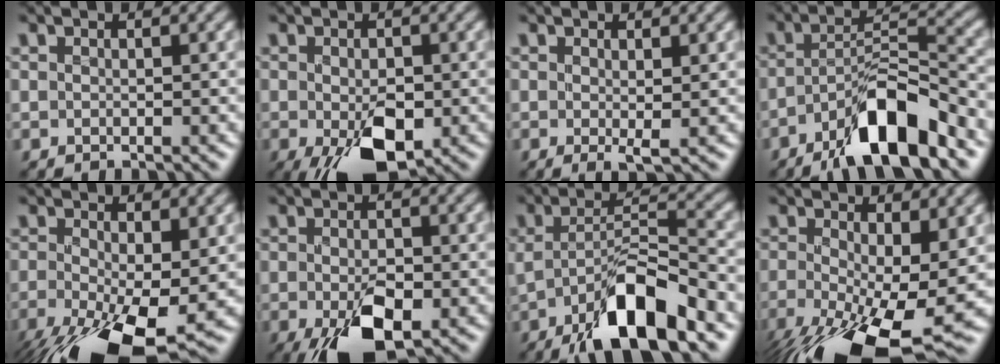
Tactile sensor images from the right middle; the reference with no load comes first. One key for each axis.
{"total": 6.8, "fx": -2.6, "fy": 3.4, "fz": 5.2, "tx": -0.109, "ty": -0.021, "tz": -0.034}
{"total": 1.1, "fx": 0.0, "fy": 0.1, "fz": 1.1, "tx": -0.018, "ty": -0.010, "tz": 0.002}
{"total": 8.6, "fx": -5.5, "fy": 2.1, "fz": 6.3, "tx": -0.107, "ty": 0.010, "tz": -0.098}
{"total": 12.3, "fx": -5.1, "fy": 5.0, "fz": 10.0, "tx": -0.199, "ty": -0.046, "tz": -0.079}
{"total": 7.3, "fx": -3.4, "fy": 3.3, "fz": 5.5, "tx": -0.112, "ty": -0.016, "tz": -0.053}
{"total": 8.5, "fx": -4.4, "fy": 2.3, "fz": 6.8, "tx": -0.120, "ty": 0.006, "tz": -0.080}
{"total": 13.8, "fx": -5.2, "fy": 5.6, "fz": 11.5, "tx": -0.215, "ty": -0.050, "tz": -0.077}